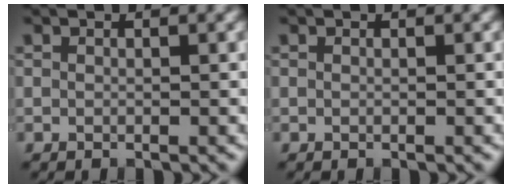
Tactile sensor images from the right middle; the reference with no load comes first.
{"total": 0.0}